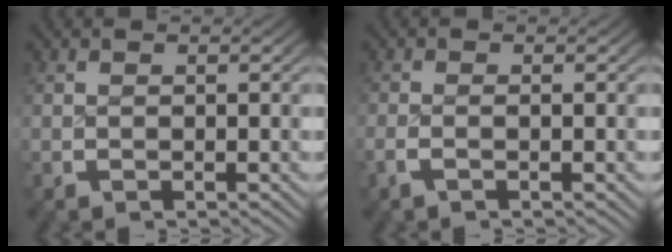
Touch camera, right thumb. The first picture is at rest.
{"total": 1.3, "force": [-0.8, 0.5, 1.0], "torque": [-0.028, -0.002, -0.017]}